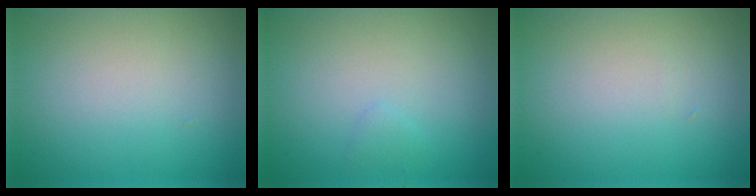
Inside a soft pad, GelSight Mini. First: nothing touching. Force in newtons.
{"total": 0.6, "press": 0.6, "slide": 0.1}
{"total": 0.0}